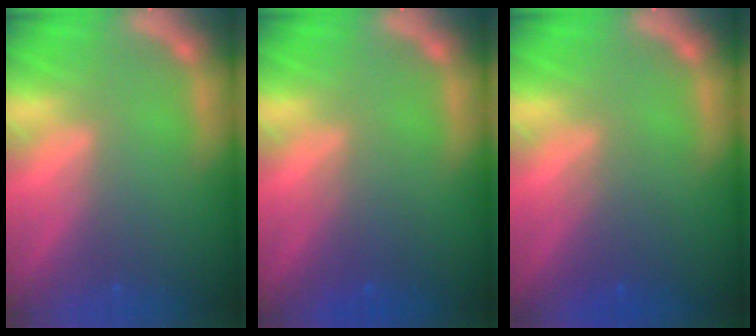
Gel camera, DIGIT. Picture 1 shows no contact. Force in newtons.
{"total": 2.5}
{"total": 2.5}